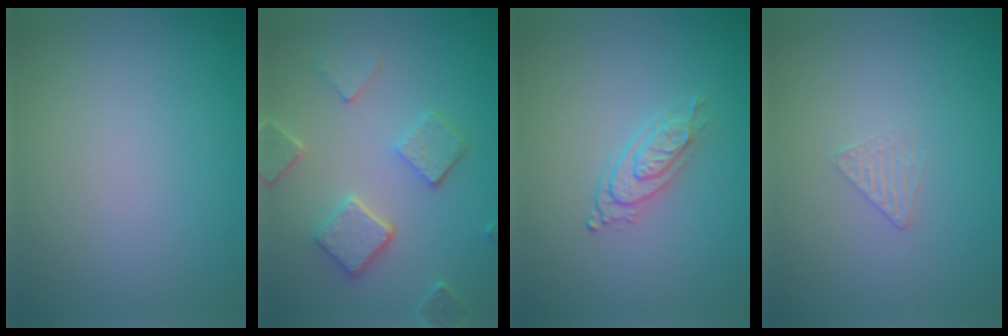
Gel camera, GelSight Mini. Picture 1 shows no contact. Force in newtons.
{"total": 4.7, "press": 3.8, "slide": 2.8}
{"total": 2.7, "press": 2.1, "slide": 1.6}
{"total": 1.0, "press": 0.3, "slide": 0.9}